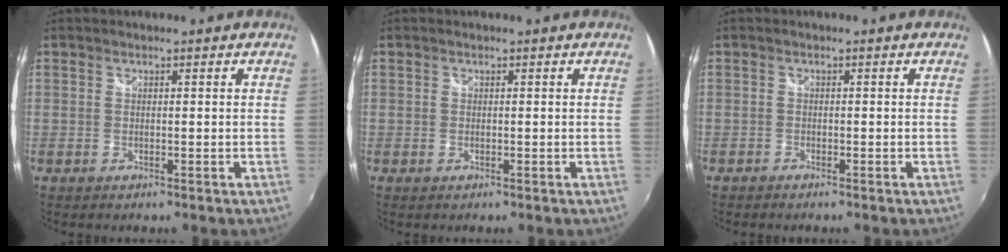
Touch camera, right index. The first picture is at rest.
{"total": 0.0}
{"total": 1.0, "force": [-0.9, 0.4, 0.2], "torque": [-0.009, -0.002, -0.019]}